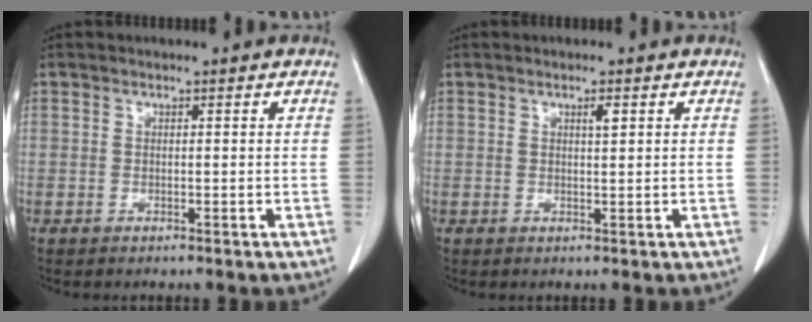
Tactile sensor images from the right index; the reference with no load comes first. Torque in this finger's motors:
{"motor_torque": [0.02, -0.01, 0.00, 0.00]}